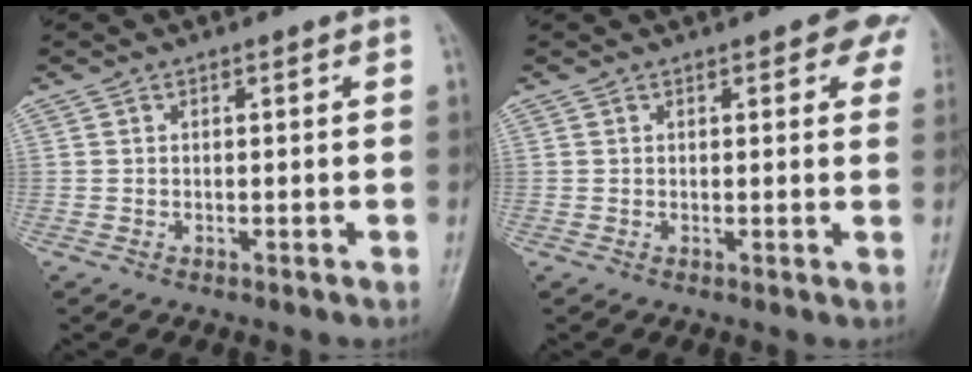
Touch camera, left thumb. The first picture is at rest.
{"total": 6.0, "force": [3.2, 2.5, 4.3], "torque": [-0.017, -0.004, 0.027]}